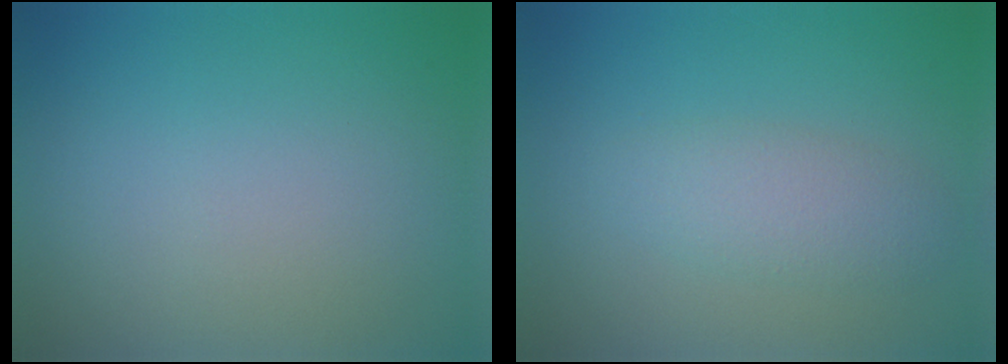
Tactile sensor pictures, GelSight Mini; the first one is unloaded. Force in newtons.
{"total": 2.7, "press": 2.7, "slide": 0.0}